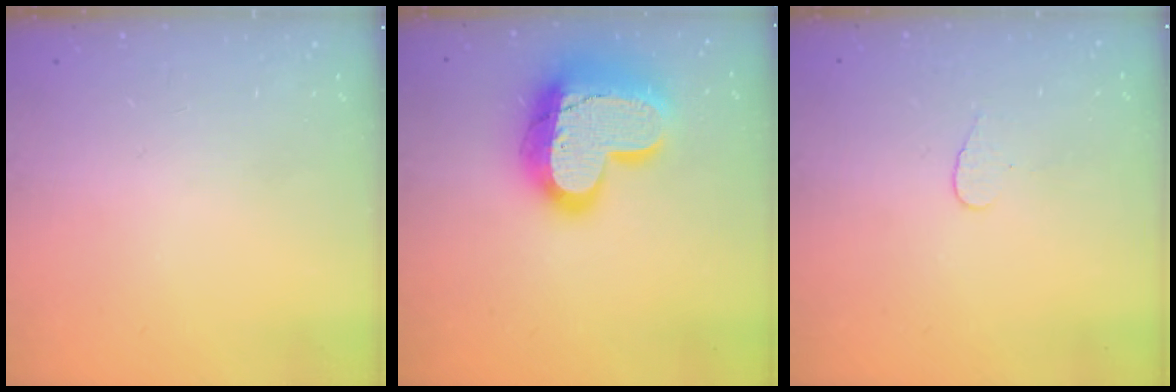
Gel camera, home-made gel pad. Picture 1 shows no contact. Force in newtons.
{"total": 21.7, "press": 21.6, "slide": 1.9}
{"total": 3.7, "press": 3.7, "slide": 0.4}